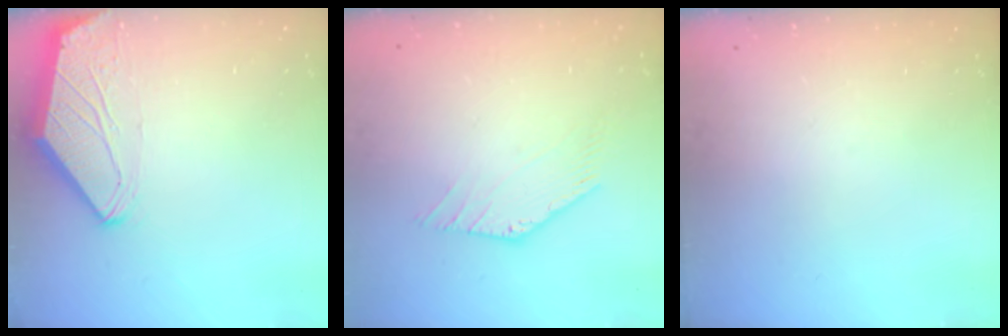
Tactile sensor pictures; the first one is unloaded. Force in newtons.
{"total": 1.0, "press": 1.0, "slide": 0.3}
{"total": 0.0}